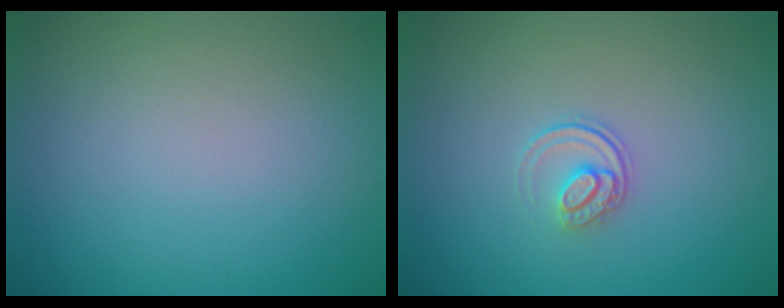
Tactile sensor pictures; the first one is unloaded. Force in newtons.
{"total": 1.5, "press": 1.1, "slide": 1.1}